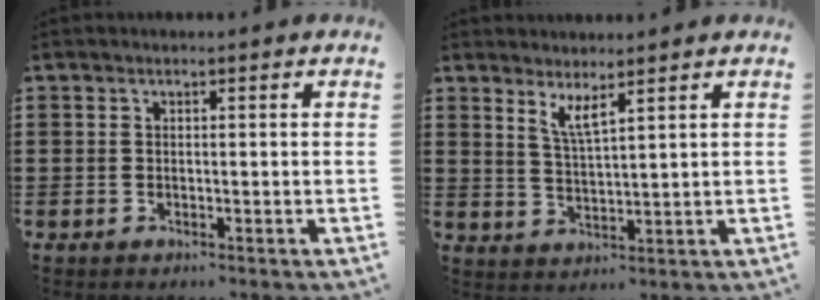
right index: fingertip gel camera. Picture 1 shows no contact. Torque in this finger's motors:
{"motor_torque": [0.08, 0.08, 0.07, 0.05]}